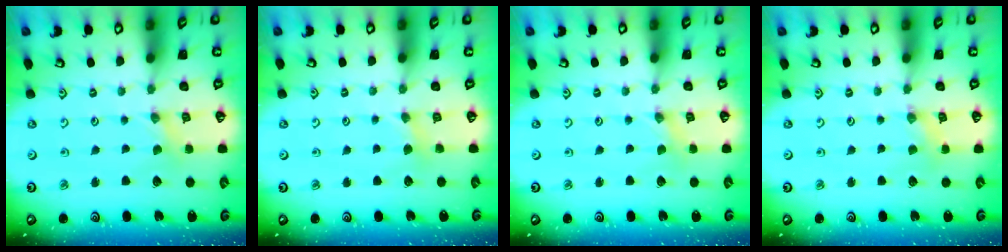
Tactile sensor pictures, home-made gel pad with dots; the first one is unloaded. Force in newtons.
{"total": 3.5, "press": 3.4, "slide": 0.3}
{"total": 0.0}
{"total": 2.4, "press": 2.4, "slide": 0.4}